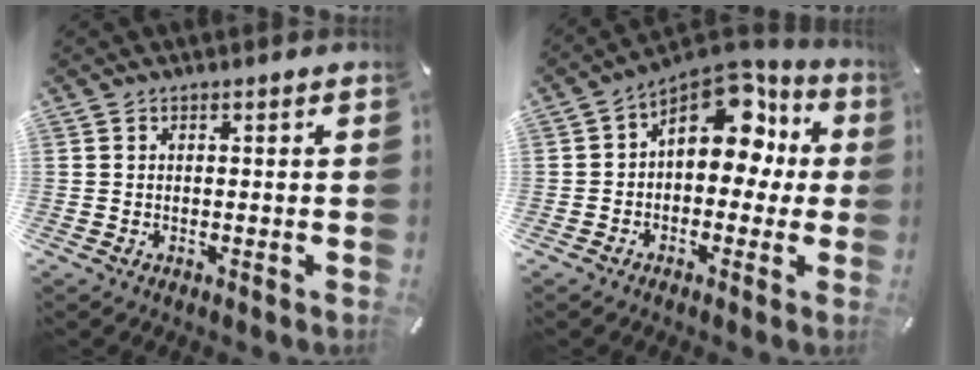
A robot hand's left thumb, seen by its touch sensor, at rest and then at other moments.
{"total": 14.8, "force": [5.7, 9.5, 9.8], "torque": [-0.126, -0.036, 0.099]}